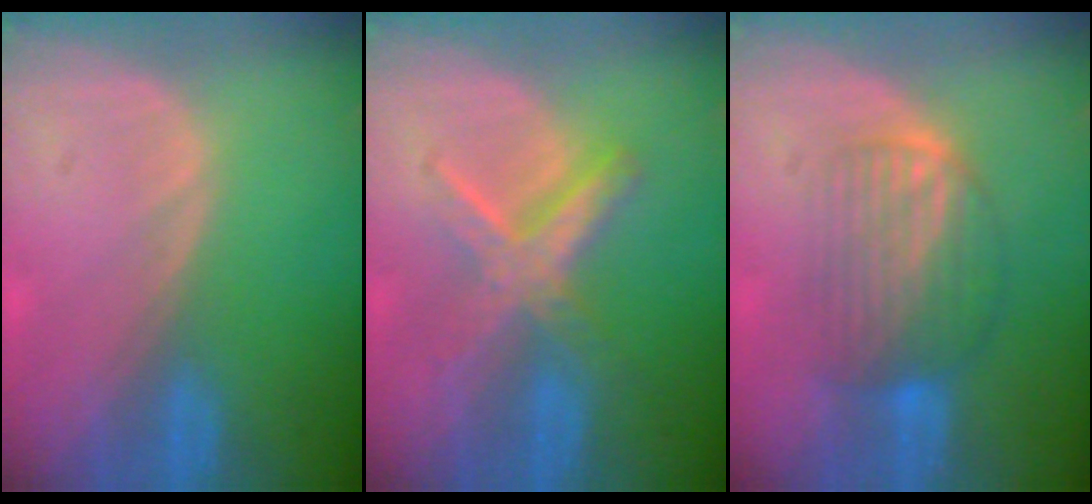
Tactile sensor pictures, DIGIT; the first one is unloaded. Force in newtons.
{"total": 6.1, "press": 6.1, "slide": 0.2}
{"total": 6.7, "press": 6.4, "slide": 1.9}